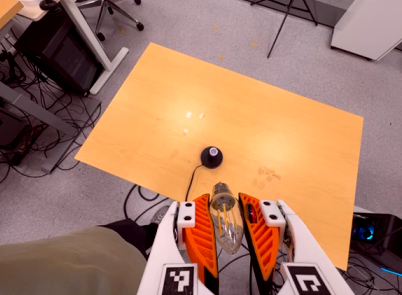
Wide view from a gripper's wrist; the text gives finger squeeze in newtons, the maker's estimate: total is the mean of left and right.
{"total": 20.8, "left": 22.6, "right": 19.1}